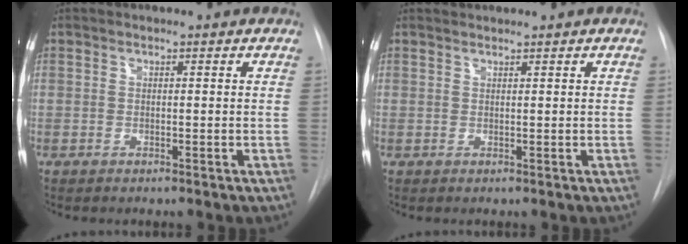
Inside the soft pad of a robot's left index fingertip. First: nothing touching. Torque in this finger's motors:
{"motor_torque": [-0.56, -0.39, -0.62, -0.04]}